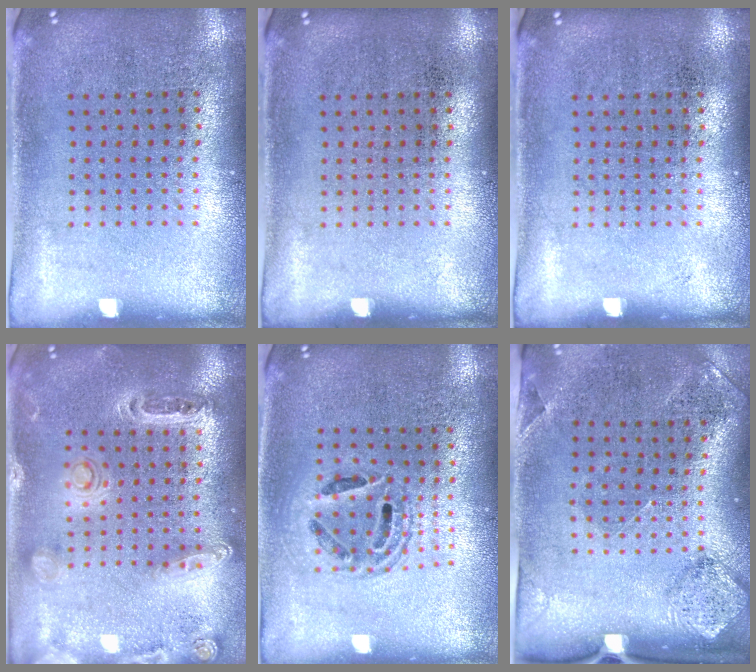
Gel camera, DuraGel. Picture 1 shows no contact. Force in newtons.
{"total": 0.0}
{"total": 0.0}
{"total": 1.3, "press": 1.3, "slide": 0.2}
{"total": 1.5, "press": 1.3, "slide": 0.7}
{"total": 1.7, "press": 1.3, "slide": 1.2}